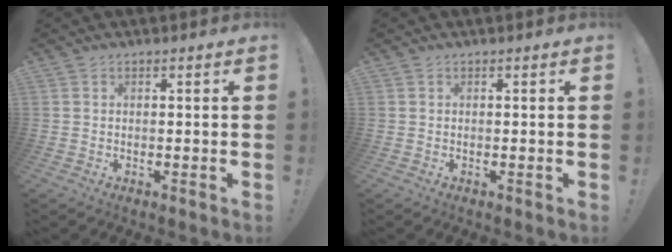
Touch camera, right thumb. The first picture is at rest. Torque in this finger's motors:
{"motor_torque": [-0.11, -0.10, 0.00, 0.00, 0.00]}